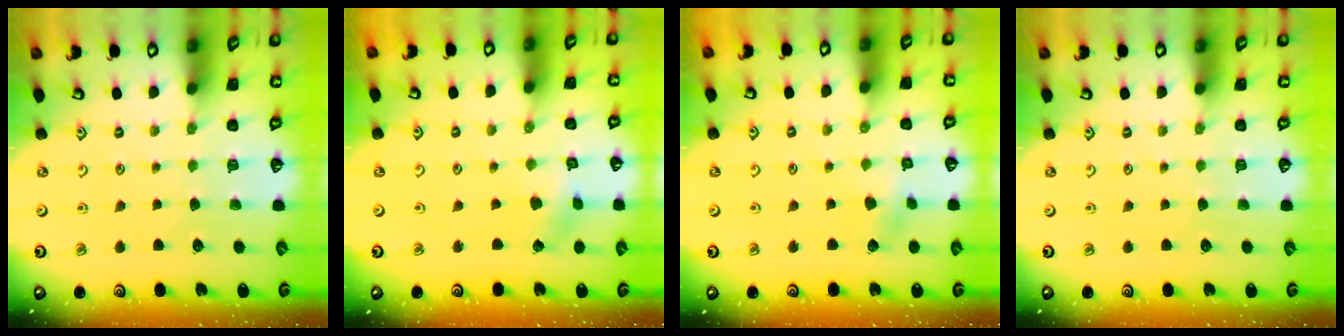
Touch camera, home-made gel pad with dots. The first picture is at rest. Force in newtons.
{"total": 2.6, "press": 2.6, "slide": 0.3}
{"total": 3.3, "press": 3.3, "slide": 0.4}
{"total": 0.0}